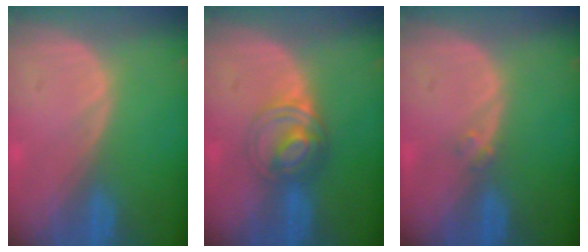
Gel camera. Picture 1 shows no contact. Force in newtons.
{"total": 6.1, "press": 5.4, "slide": 2.8}
{"total": 1.2, "press": 1.1, "slide": 0.6}